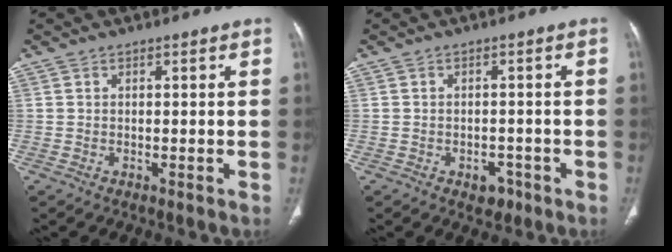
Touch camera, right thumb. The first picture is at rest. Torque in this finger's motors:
{"motor_torque": [2.59, 2.42, 0.41, -0.63, -0.04]}